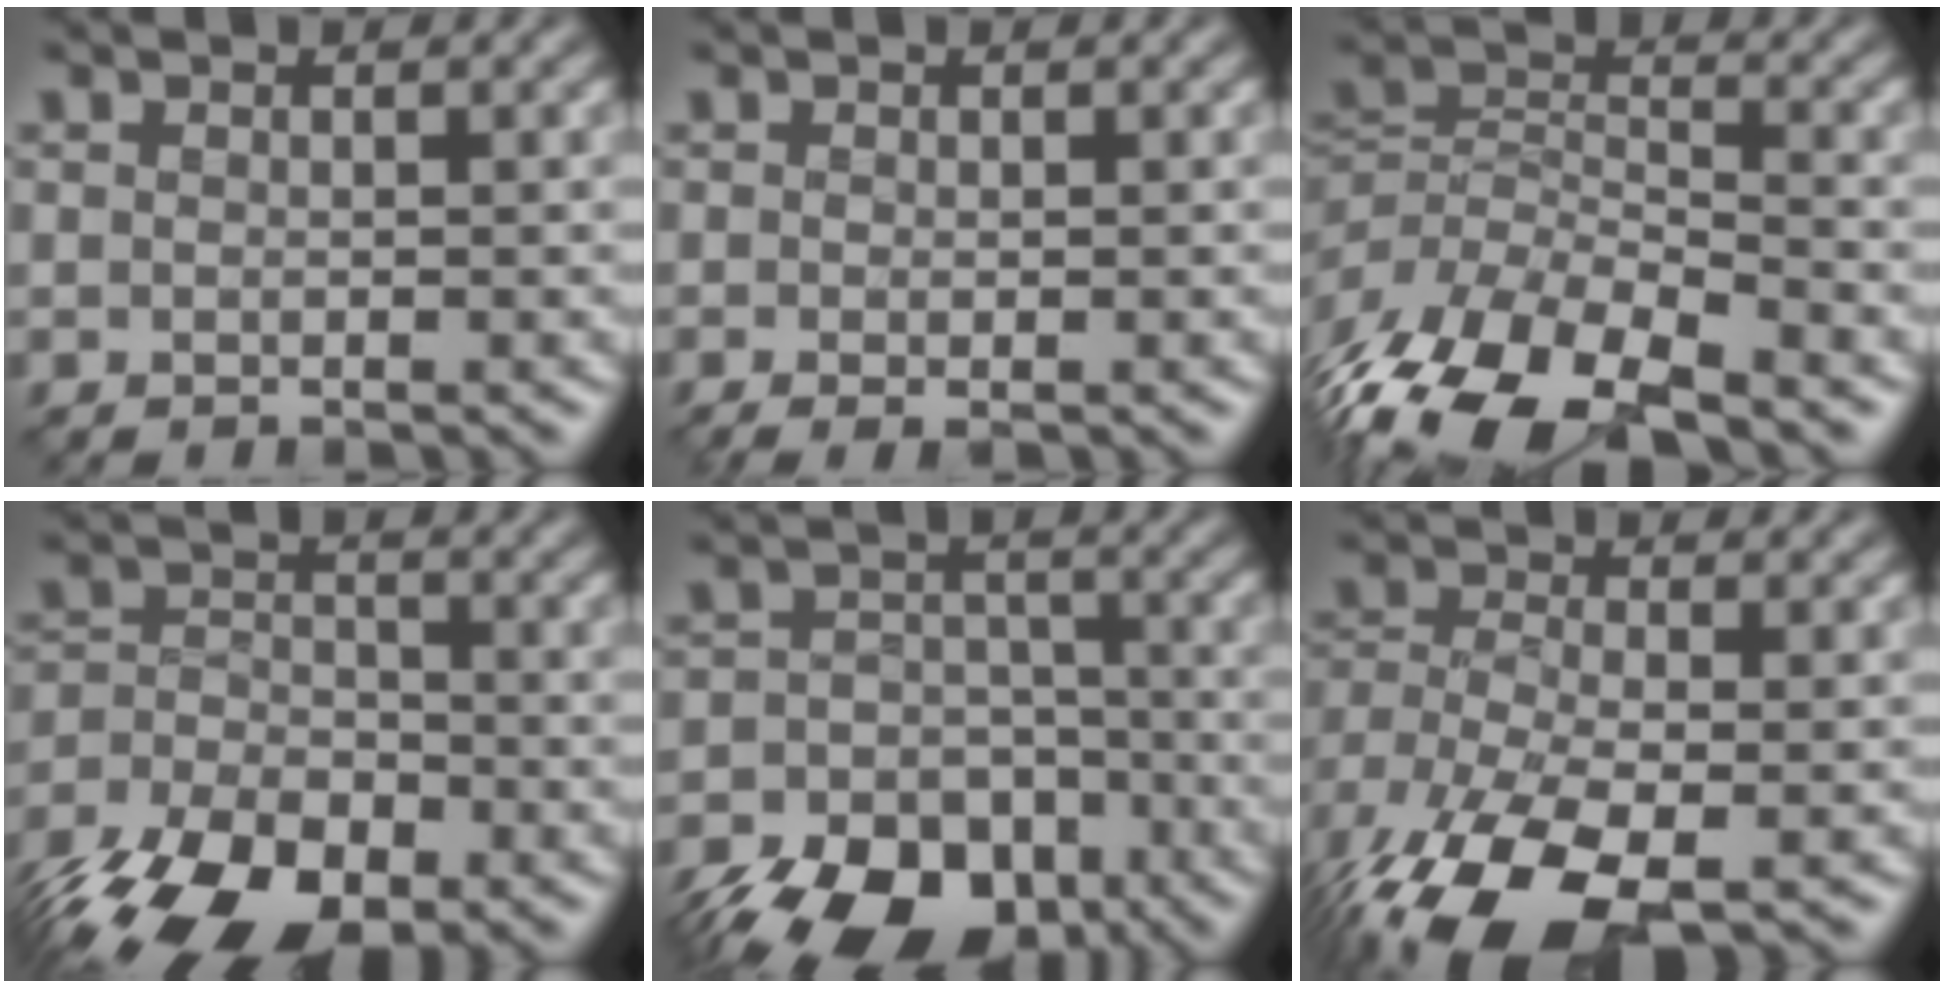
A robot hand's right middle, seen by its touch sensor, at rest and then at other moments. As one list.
[{"total": 1.1, "force": [-0.3, 0.5, 1.0], "torque": [-0.023, -0.006, -0.004]}, {"total": 10.5, "force": [-6.5, 4.4, 6.9], "torque": [-0.144, -0.015, -0.124]}, {"total": 13.6, "force": [-9.7, 6.7, 6.8], "torque": [-0.132, -0.033, -0.156]}, {"total": 13.7, "force": [-9.7, 8.1, 5.3], "torque": [-0.105, -0.028, -0.152]}, {"total": 11.0, "force": [-5.8, 5.5, 7.6], "torque": [-0.169, -0.029, -0.098]}]